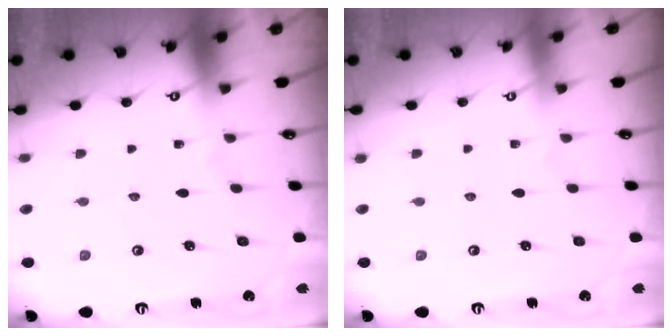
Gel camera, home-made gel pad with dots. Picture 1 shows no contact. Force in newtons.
{"total": 3.9, "press": 3.9, "slide": 0.1}